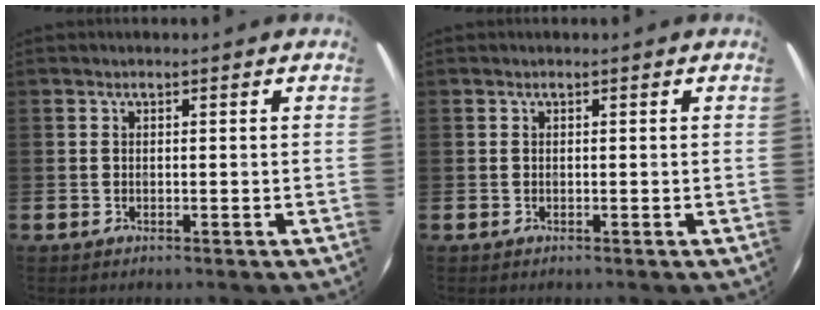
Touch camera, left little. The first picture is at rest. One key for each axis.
{"total": 0.0}